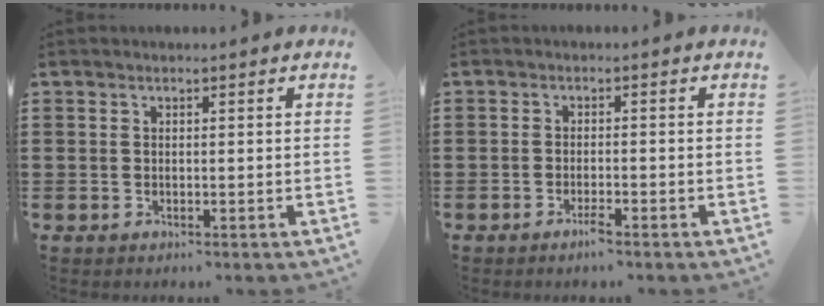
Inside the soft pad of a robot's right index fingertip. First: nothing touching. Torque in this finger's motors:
{"motor_torque": [2.14, 0.00, 0.24, 0.05]}